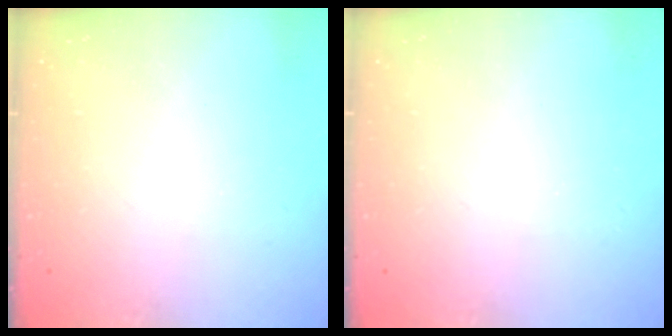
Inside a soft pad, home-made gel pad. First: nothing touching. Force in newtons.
{"total": 0.0}